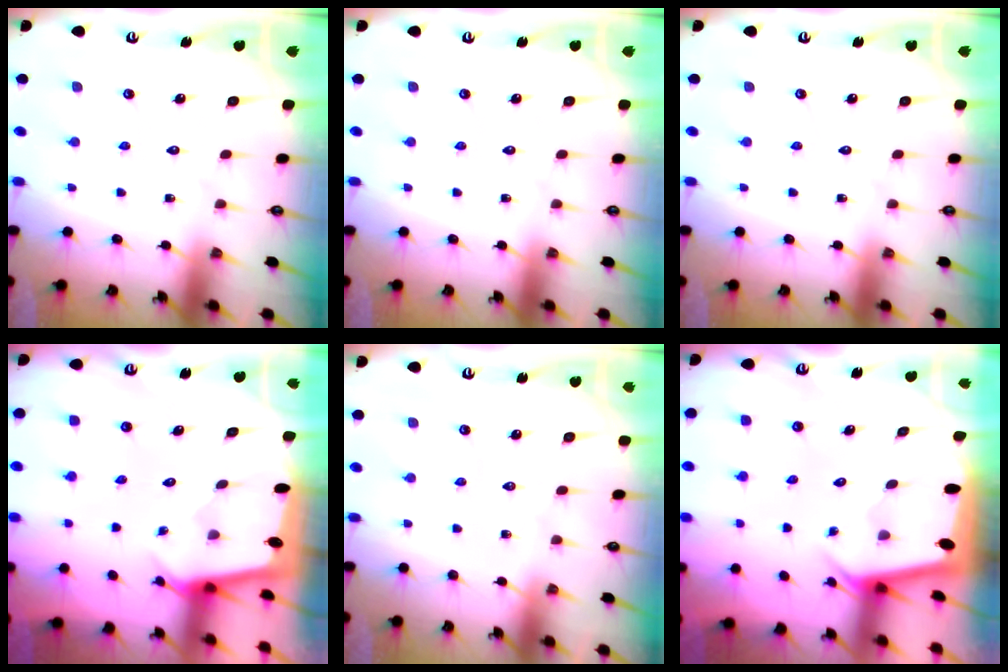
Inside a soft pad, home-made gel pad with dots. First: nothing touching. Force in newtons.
{"total": 0.0}
{"total": 0.0}
{"total": 1.8, "press": 1.8, "slide": 0.2}
{"total": 0.0}
{"total": 2.4, "press": 2.4, "slide": 0.2}